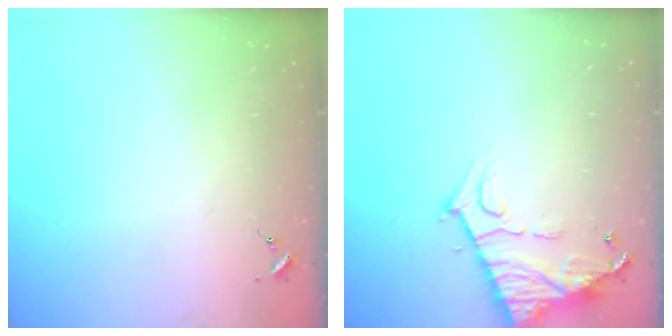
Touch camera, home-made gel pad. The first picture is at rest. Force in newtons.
{"total": 11.7, "press": 11.6, "slide": 0.8}